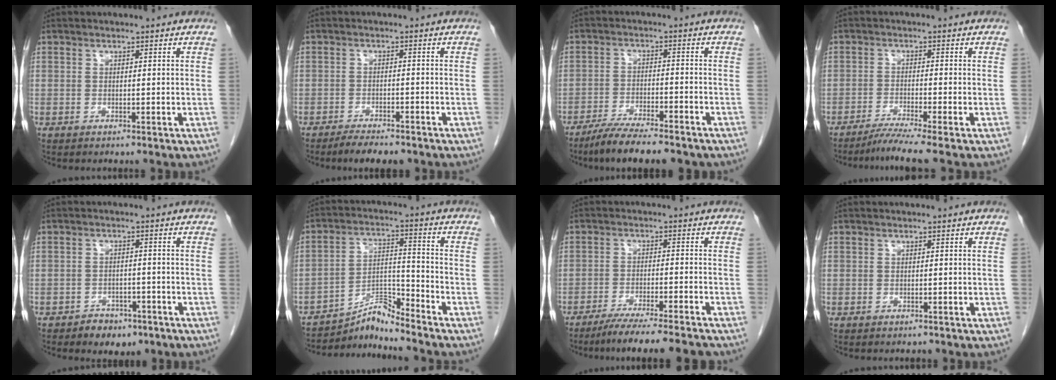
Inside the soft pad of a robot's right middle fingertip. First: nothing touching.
{"total": 4.6, "force": [-3.9, 1.1, 2.3], "torque": [-0.036, -0.007, -0.060]}
{"total": 10.6, "force": [-8.6, 1.8, 5.8], "torque": [-0.090, -0.019, -0.135]}
{"total": 4.4, "force": [-3.5, -1.5, 2.1], "torque": [-0.040, -0.017, -0.069]}
{"total": 4.4, "force": [-3.0, 2.7, 1.7], "torque": [-0.022, 0.006, -0.038]}
{"total": 6.2, "force": [-6.2, -0.9, 0.4], "torque": [-0.009, 0.013, -0.108]}
{"total": 11.3, "force": [-10.0, -0.5, 5.2], "torque": [-0.062, -0.016, -0.155]}
{"total": 0.6, "force": [-0.6, 0.2, 0.0], "torque": [-0.006, -0.001, -0.009]}